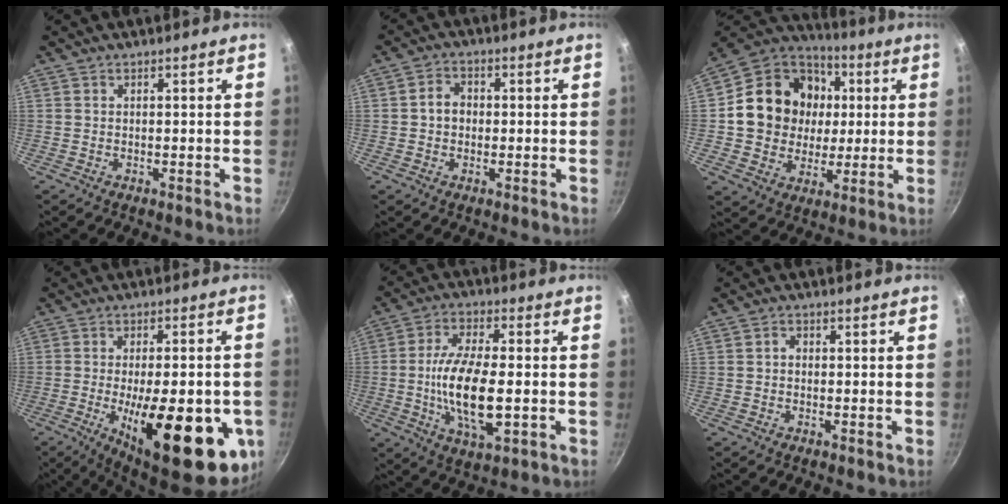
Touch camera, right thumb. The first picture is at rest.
{"total": 4.1, "force": [-0.1, 3.4, 2.3], "torque": [-0.023, 0.014, -0.007]}
{"total": 19.2, "force": [2.4, 16.8, 9.0], "torque": [-0.136, 0.017, 0.041]}
{"total": 24.7, "force": [-7.0, 9.0, 21.9], "torque": [-0.281, -0.001, -0.088]}
{"total": 14.8, "force": [-1.7, 6.0, 13.4], "torque": [-0.253, 0.002, -0.036]}
{"total": 1.6, "force": [-0.1, 1.3, 0.9], "torque": [-0.015, 0.008, -0.003]}